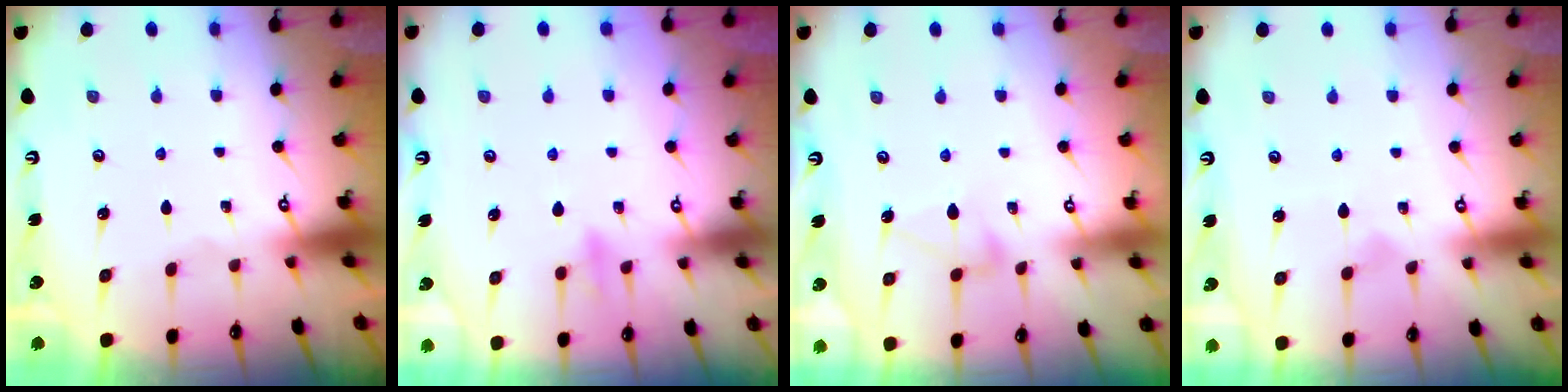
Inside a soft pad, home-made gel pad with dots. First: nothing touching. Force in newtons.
{"total": 8.6, "press": 8.5, "slide": 1.6}
{"total": 6.3, "press": 6.3, "slide": 0.5}
{"total": 5.9, "press": 5.9, "slide": 0.4}